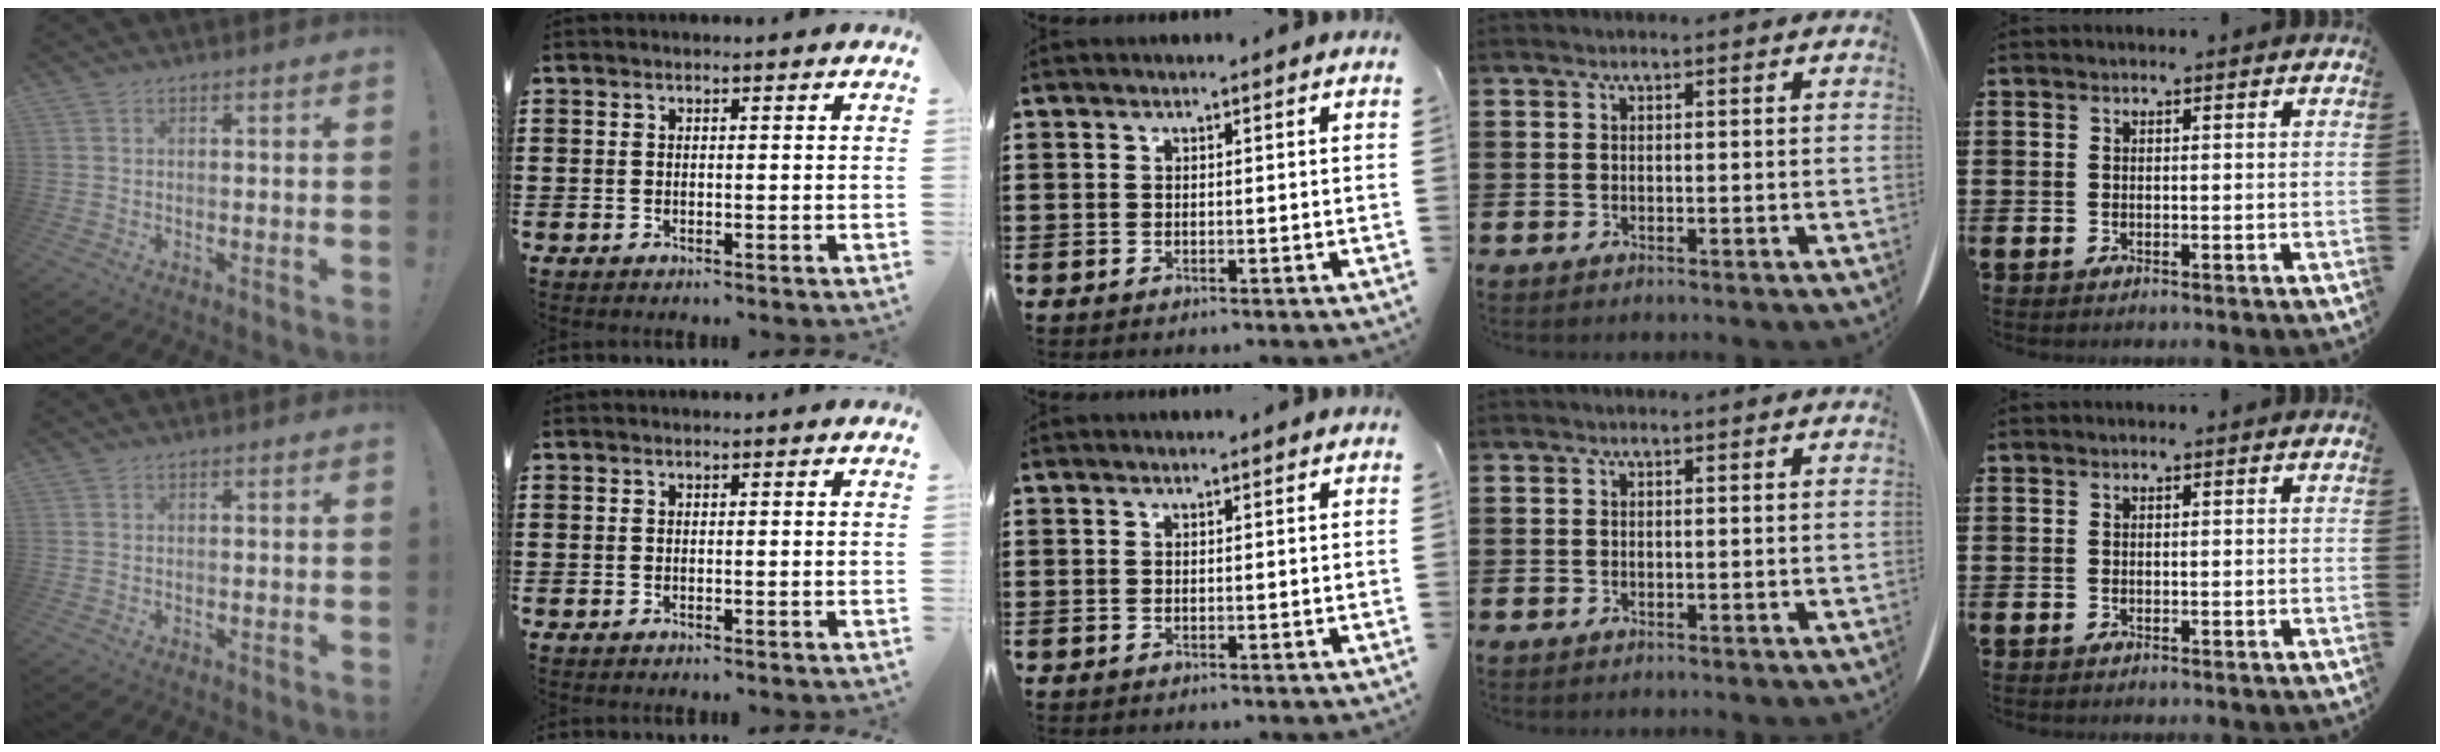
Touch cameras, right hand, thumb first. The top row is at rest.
{}